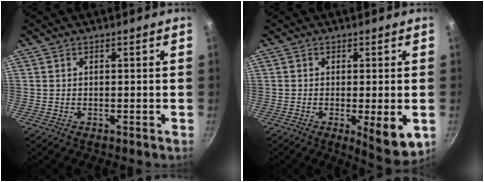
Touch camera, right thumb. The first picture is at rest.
{"total": 8.0, "force": [-1.9, 2.2, 7.5], "torque": [-0.100, -0.009, -0.019]}